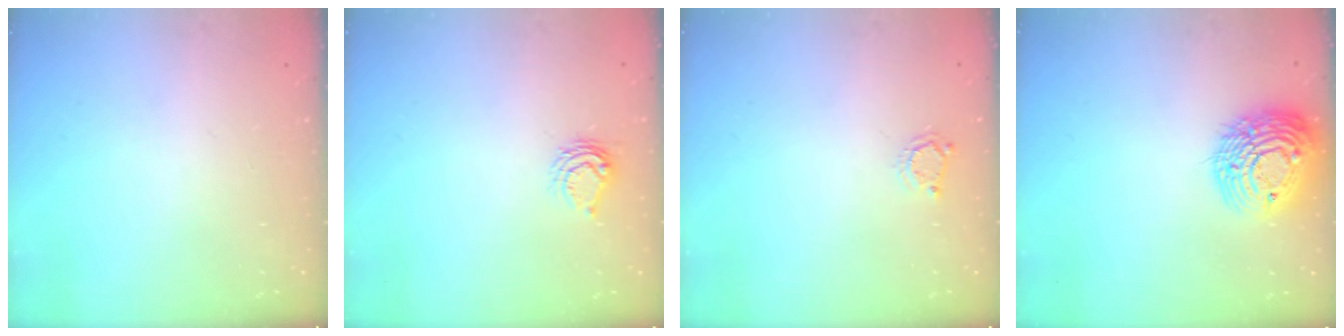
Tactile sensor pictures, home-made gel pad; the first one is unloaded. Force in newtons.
{"total": 5.8, "press": 5.8, "slide": 0.7}
{"total": 3.1, "press": 3.0, "slide": 0.5}
{"total": 16.3, "press": 16.3, "slide": 1.2}